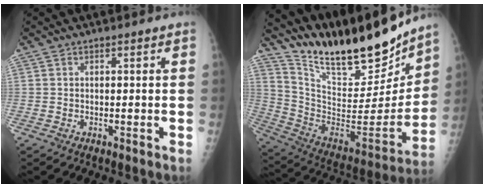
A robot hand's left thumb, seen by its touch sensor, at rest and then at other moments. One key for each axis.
{"total": 27.4, "fx": 22.3, "fy": 7.5, "fz": 14.0, "tx": -0.198, "ty": -0.098, "tz": 0.360}